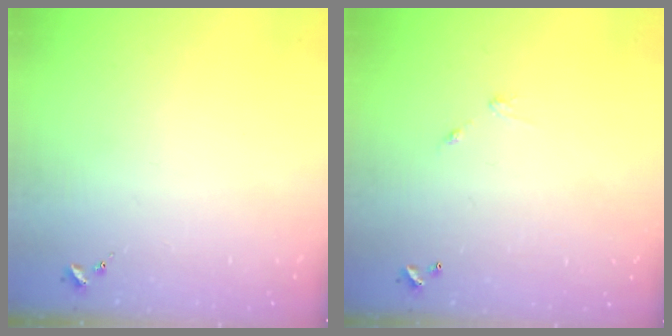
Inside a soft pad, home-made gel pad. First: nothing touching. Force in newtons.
{"total": 4.5, "press": 4.5, "slide": 0.3}